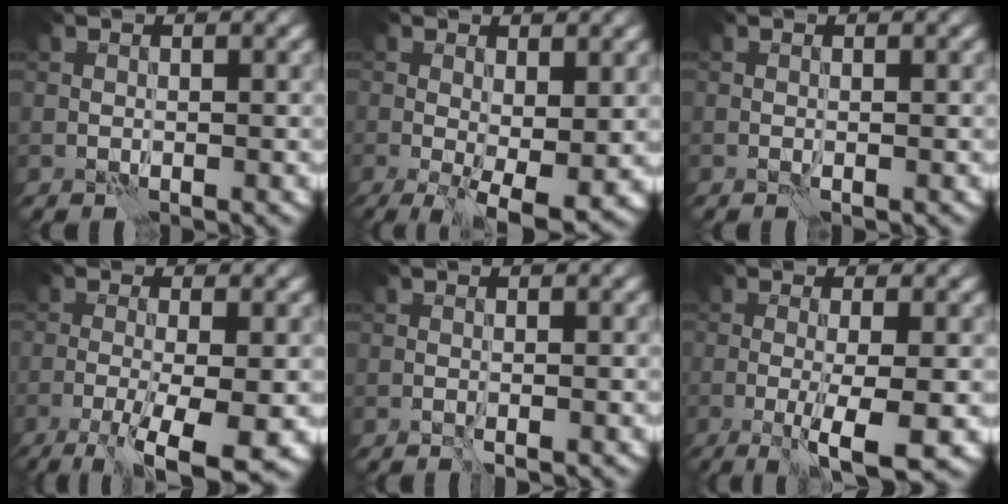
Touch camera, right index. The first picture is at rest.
{"total": 6.4, "force": [-1.4, 2.3, 5.7], "torque": [-0.093, -0.015, -0.013]}
{"total": 0.0}
{"total": 7.4, "force": [-4.1, 1.4, 6.1], "torque": [-0.099, -0.009, -0.070]}
{"total": 0.8, "force": [-0.6, -0.1, 0.5], "torque": [-0.011, -0.001, -0.011]}
{"total": 5.4, "force": [-2.0, 0.7, 5.0], "torque": [-0.077, -0.003, -0.038]}